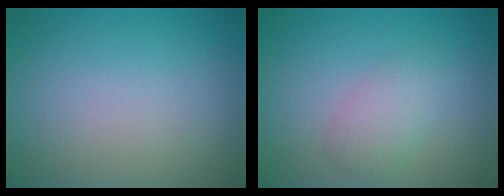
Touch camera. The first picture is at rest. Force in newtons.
{"total": 2.5, "press": 2.5, "slide": 0.1}